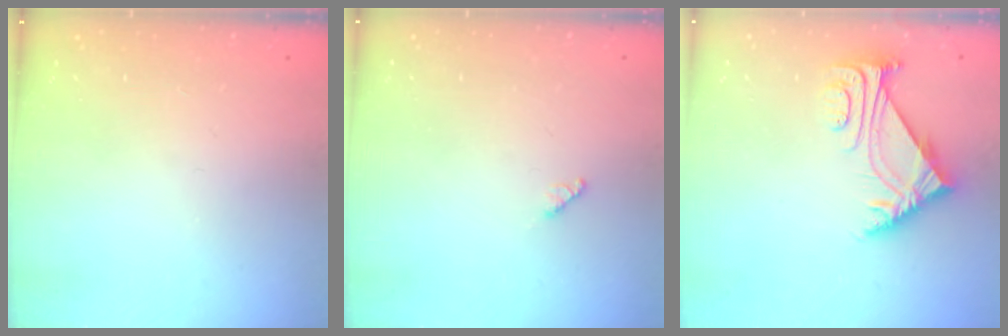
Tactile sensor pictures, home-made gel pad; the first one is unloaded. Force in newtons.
{"total": 2.9, "press": 2.9, "slide": 0.3}
{"total": 5.9, "press": 5.8, "slide": 1.1}